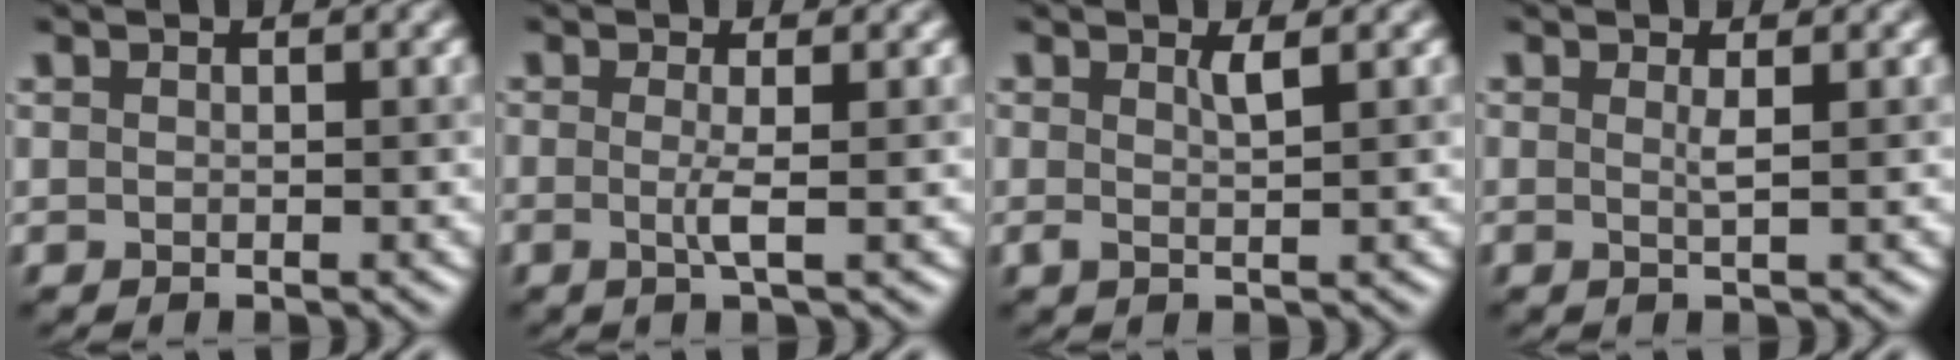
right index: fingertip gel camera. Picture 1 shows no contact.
{"total": 1.6, "force": [-0.2, 0.2, 1.6], "torque": [-0.036, -0.007, -0.006]}
{"total": 1.3, "force": [0.6, 0.2, 1.1], "torque": [-0.025, -0.003, 0.010]}
{"total": 1.0, "force": [0.3, 0.1, 0.9], "torque": [-0.015, -0.003, 0.002]}